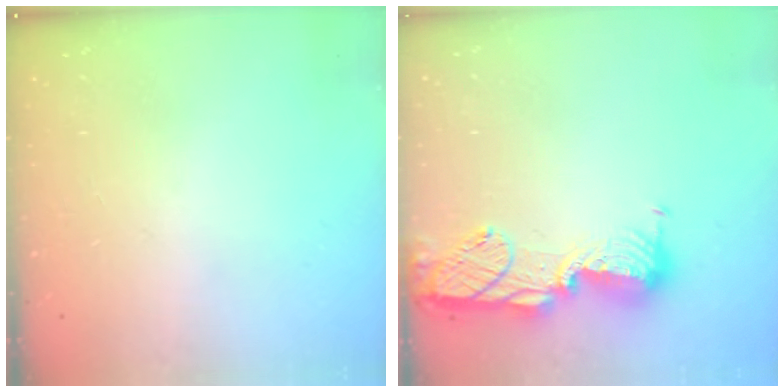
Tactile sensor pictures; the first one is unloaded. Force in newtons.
{"total": 16.3, "press": 15.3, "slide": 5.7}